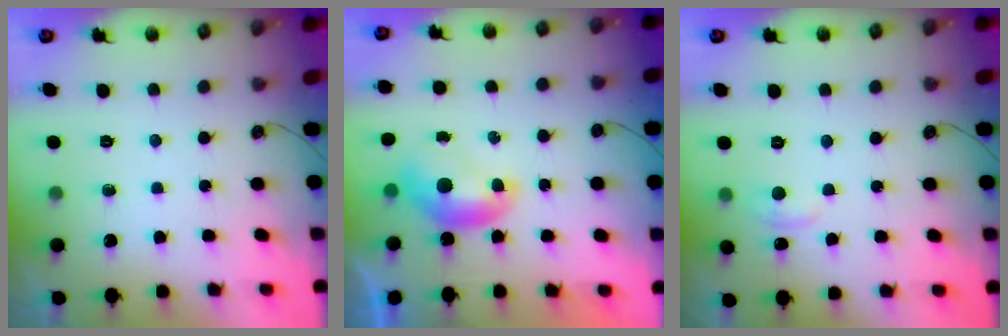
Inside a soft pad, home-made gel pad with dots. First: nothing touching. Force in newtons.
{"total": 0.0}
{"total": 2.3, "press": 2.3, "slide": 0.6}